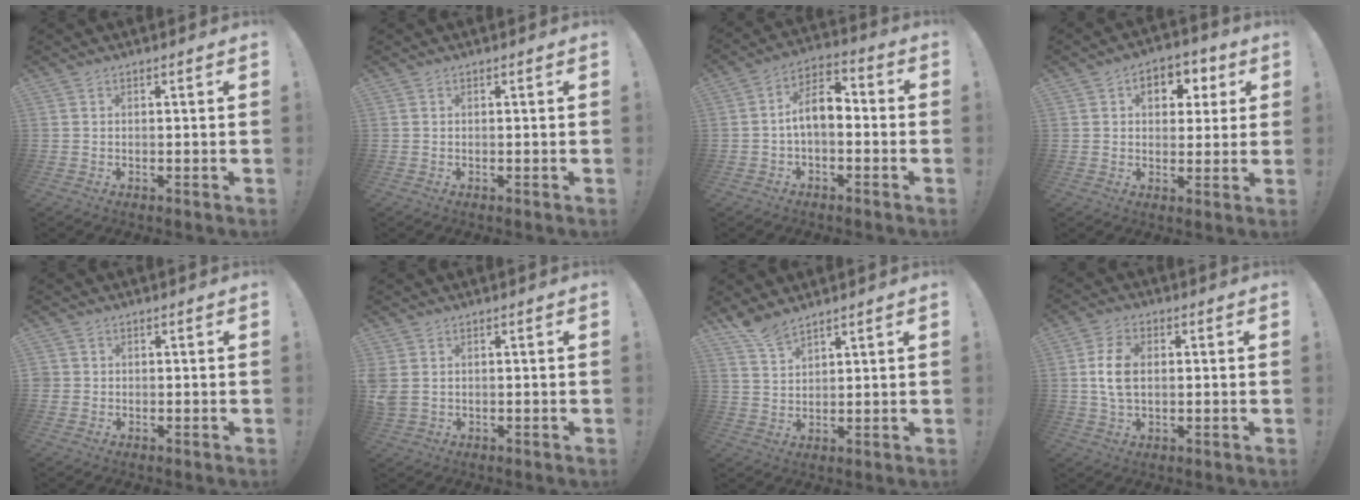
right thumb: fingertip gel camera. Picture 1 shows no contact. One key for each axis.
{"total": 0.0}
{"total": 9.1, "fx": -0.3, "fy": 5.1, "fz": 7.5, "tx": -0.136, "ty": 0.008, "tz": -0.004}
{"total": 7.8, "fx": 2.3, "fy": 6.0, "fz": 4.4, "tx": -0.050, "ty": -0.007, "tz": 0.042}
{"total": 1.3, "fx": 0.0, "fy": 1.2, "fz": 0.3, "tx": -0.006, "ty": 0.002, "tz": 0.002}
{"total": 3.8, "fx": 0.8, "fy": 2.7, "fz": 2.5, "tx": -0.061, "ty": 0.003, "tz": 0.018}
{"total": 5.9, "fx": 5.3, "fy": 1.4, "fz": 2.1, "tx": -0.039, "ty": -0.034, "tz": 0.099}
{"total": 8.7, "fx": 0.8, "fy": 5.5, "fz": 6.7, "tx": -0.115, "ty": 0.000, "tz": 0.014}